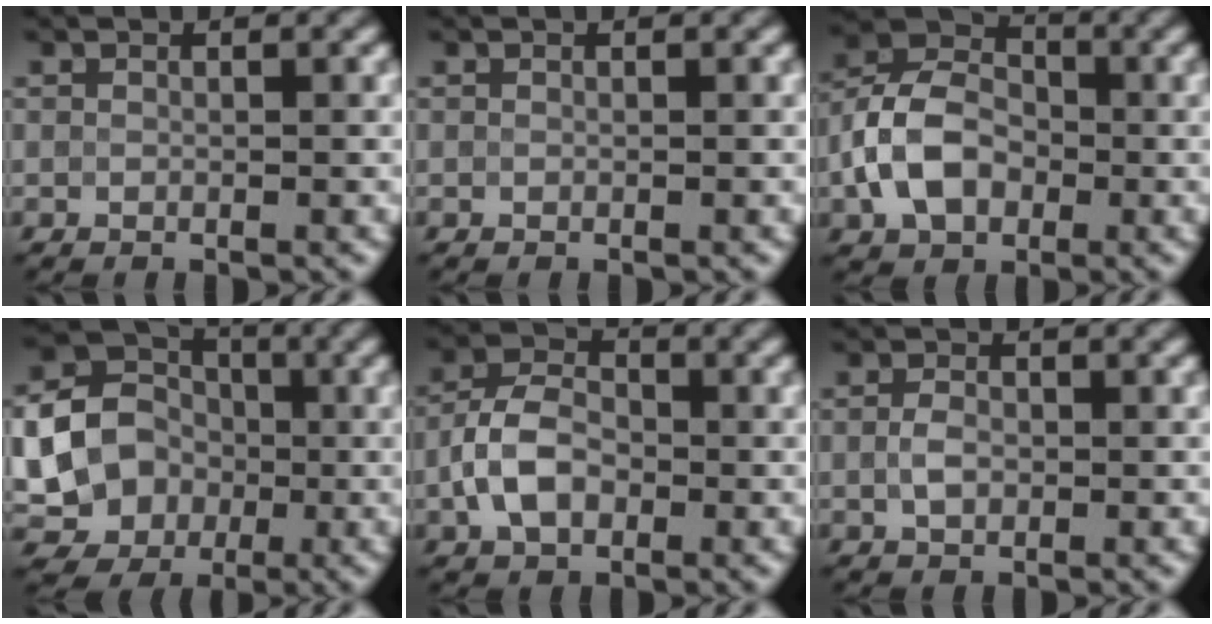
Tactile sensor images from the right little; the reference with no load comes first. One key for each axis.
{"total": 0.0}
{"total": 6.5, "fx": -1.6, "fy": 4.7, "fz": 4.2, "tx": -0.083, "ty": 0.009, "tz": -0.041}
{"total": 14.4, "fx": -2.3, "fy": 13.2, "fz": 5.2, "tx": -0.134, "ty": -0.008, "tz": -0.058}
{"total": 4.5, "fx": -1.1, "fy": 3.1, "fz": 3.1, "tx": -0.058, "ty": 0.005, "tz": -0.028}
{"total": 1.7, "fx": 0.0, "fy": 1.1, "fz": 1.2, "tx": -0.028, "ty": -0.001, "tz": -0.002}